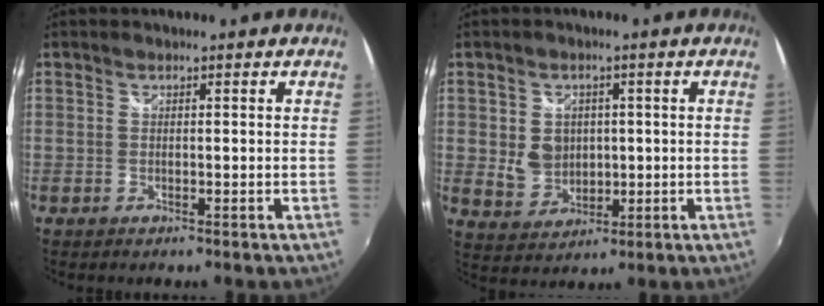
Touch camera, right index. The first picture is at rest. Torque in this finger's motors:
{"motor_torque": [0.39, 0.51, 0.06, 0.04]}